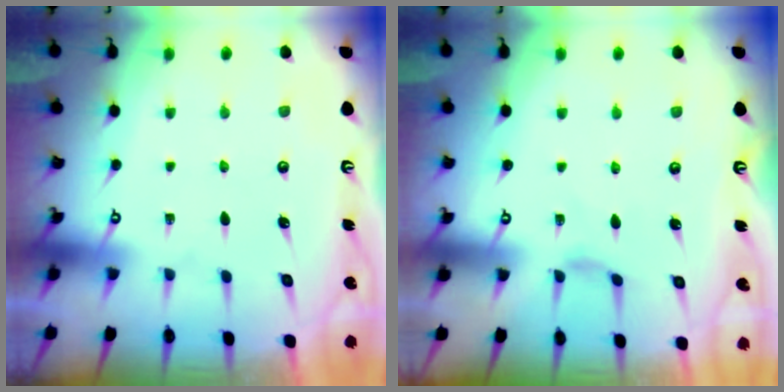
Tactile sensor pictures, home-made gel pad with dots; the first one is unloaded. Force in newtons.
{"total": 0.6, "press": 0.6, "slide": 0.2}